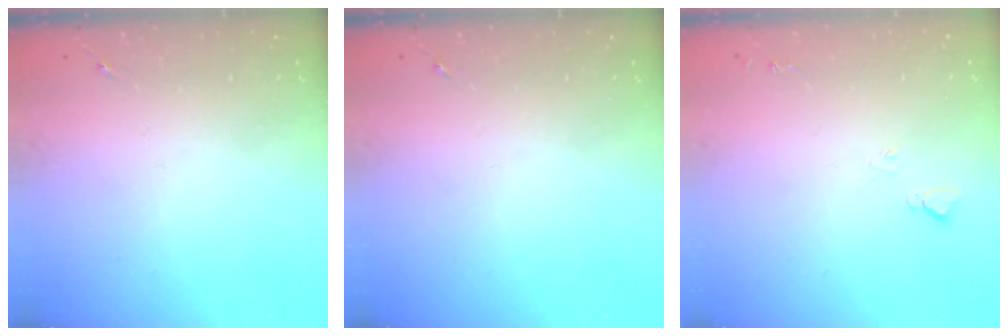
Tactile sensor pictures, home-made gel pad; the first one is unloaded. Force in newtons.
{"total": 0.0}
{"total": 4.9, "press": 4.9, "slide": 0.6}